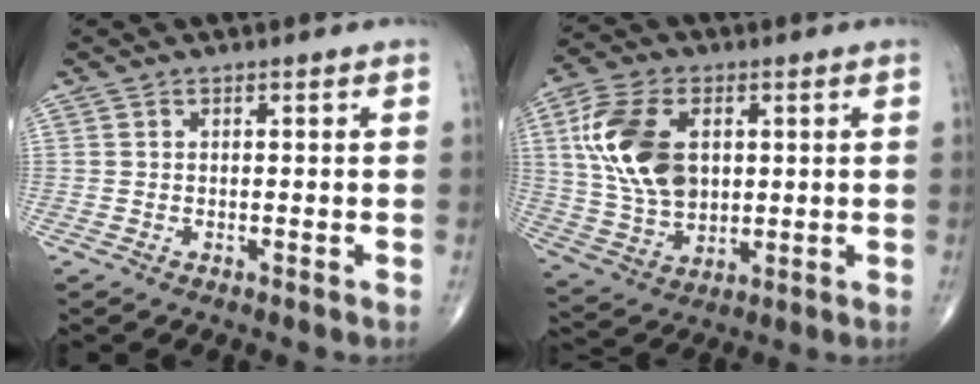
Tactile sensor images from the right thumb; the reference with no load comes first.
{"total": 15.8, "force": [3.5, 10.1, 11.7], "torque": [-0.221, -0.004, 0.071]}